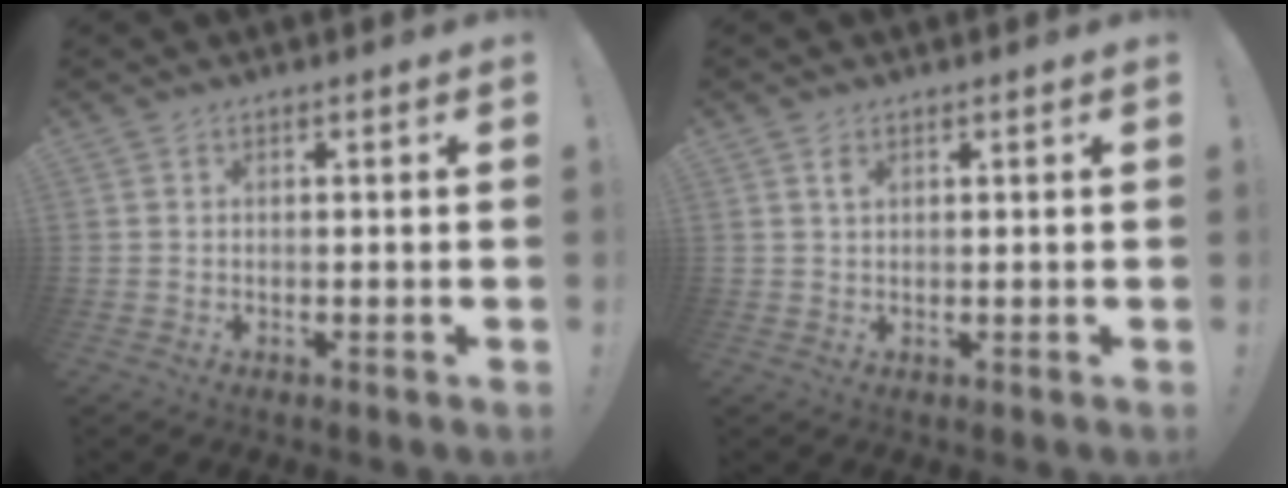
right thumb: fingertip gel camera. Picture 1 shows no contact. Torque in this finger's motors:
{"motor_torque": [-0.02, -0.45, -0.11, 0.11, 0.00]}